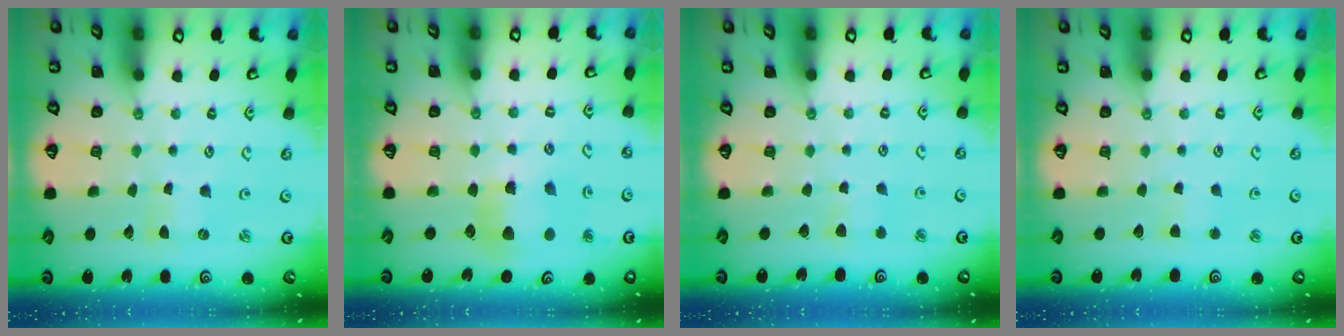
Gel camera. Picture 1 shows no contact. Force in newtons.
{"total": 7.1, "press": 7.1, "slide": 0.6}
{"total": 4.0, "press": 3.9, "slide": 0.5}
{"total": 2.6, "press": 2.6, "slide": 0.4}